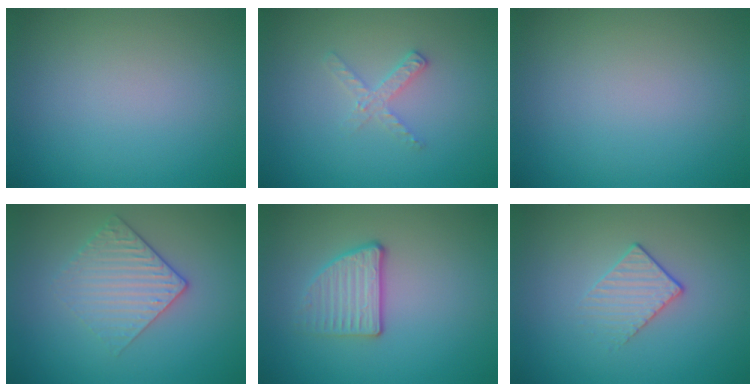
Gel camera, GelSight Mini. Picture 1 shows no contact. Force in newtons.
{"total": 1.7, "press": 1.7, "slide": 0.2}
{"total": 0.0}
{"total": 3.0, "press": 2.6, "slide": 1.6}
{"total": 2.8, "press": 2.3, "slide": 1.5}
{"total": 1.6, "press": 1.1, "slide": 1.1}